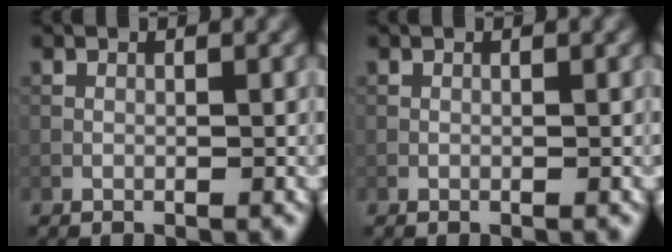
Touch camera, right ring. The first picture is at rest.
{"total": 0.0}